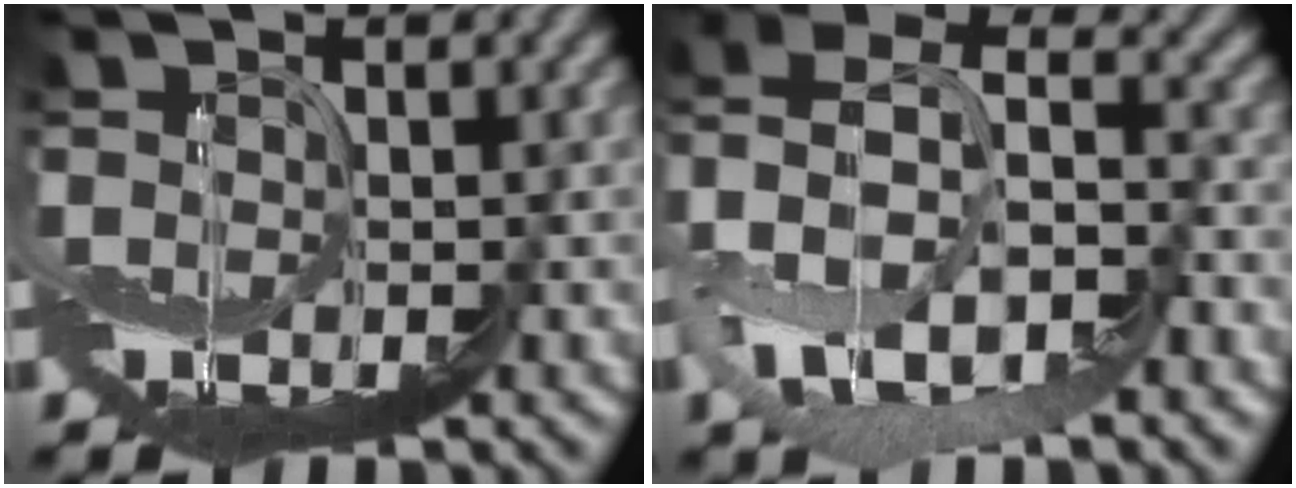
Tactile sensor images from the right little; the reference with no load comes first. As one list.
[{"total": 4.1, "force": [-0.7, 2.4, 3.3], "torque": [-0.125, 0.021, -0.013]}]